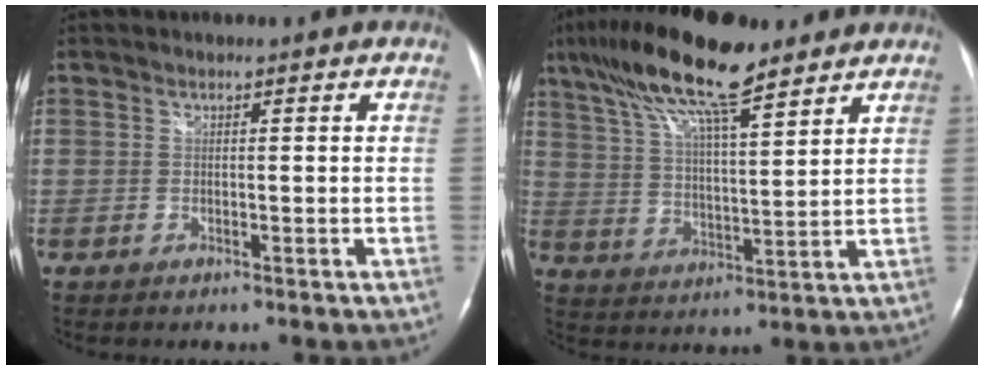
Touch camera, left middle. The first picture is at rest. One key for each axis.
{"total": 16.0, "fx": 11.2, "fy": 3.0, "fz": 11.0, "tx": -0.215, "ty": 0.025, "tz": 0.200}